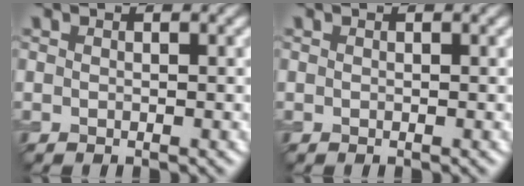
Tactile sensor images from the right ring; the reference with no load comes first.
{"total": 0.0}